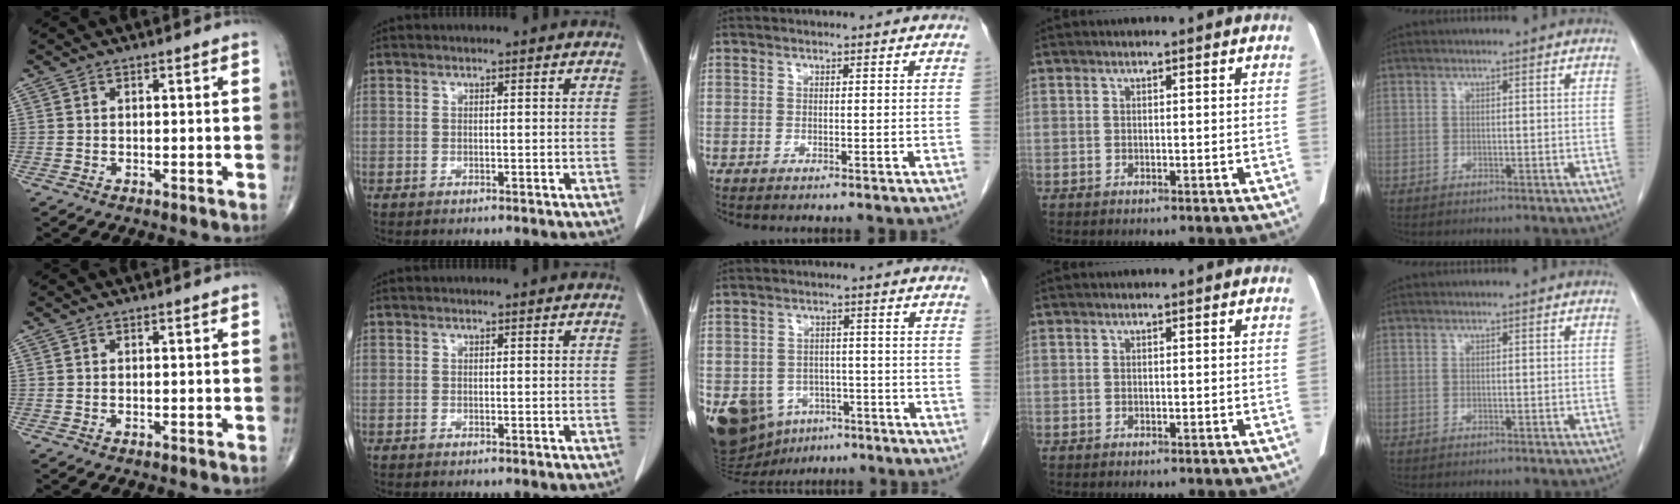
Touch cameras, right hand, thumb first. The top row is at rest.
{"middle": {"total": 15.8, "force": [-7.9, 11.4, 7.6], "torque": [-0.180, 0.003, -0.110]}}